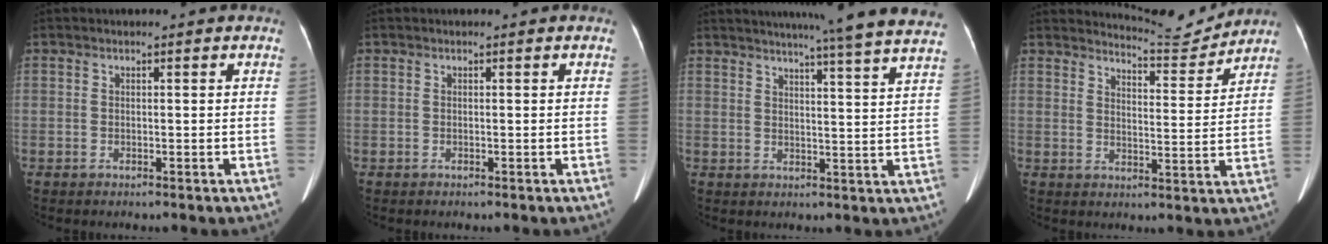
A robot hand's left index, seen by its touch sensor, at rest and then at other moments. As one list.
[{"total": 0.0}, {"total": 21.2, "force": [18.9, -1.5, 9.5], "torque": [-0.140, -0.039, 0.225]}, {"total": 7.0, "force": [7.0, -0.3, -0.7], "torque": [-0.002, -0.020, 0.101]}]